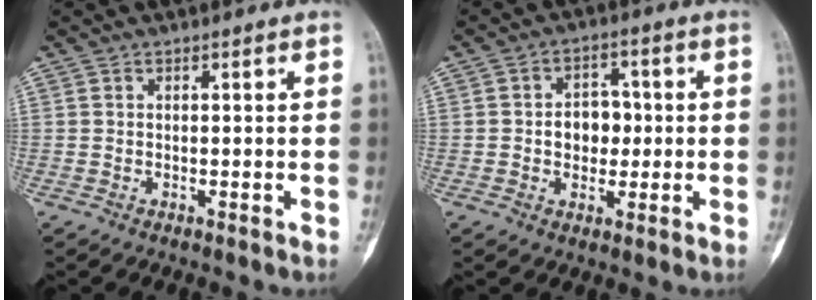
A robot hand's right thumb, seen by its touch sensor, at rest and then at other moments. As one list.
[{"total": 6.5, "force": [-0.1, 5.0, 4.2], "torque": [-0.029, 0.012, -0.005]}]